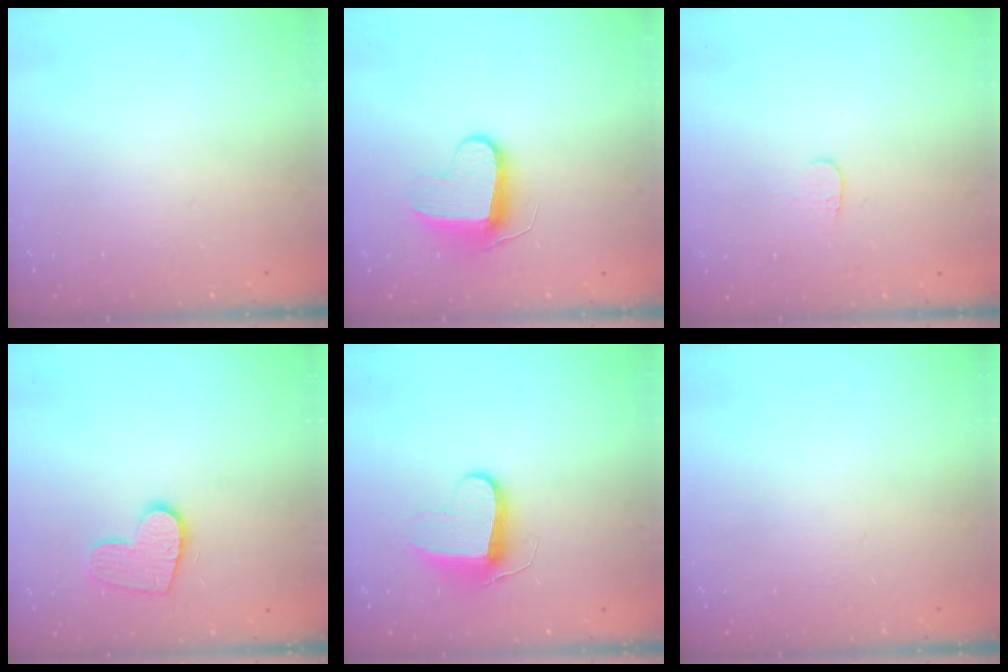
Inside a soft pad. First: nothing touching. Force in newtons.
{"total": 8.8, "press": 8.7, "slide": 0.5}
{"total": 3.8, "press": 3.8, "slide": 0.3}
{"total": 10.6, "press": 10.5, "slide": 0.8}
{"total": 9.9, "press": 9.9, "slide": 0.3}
{"total": 0.0}